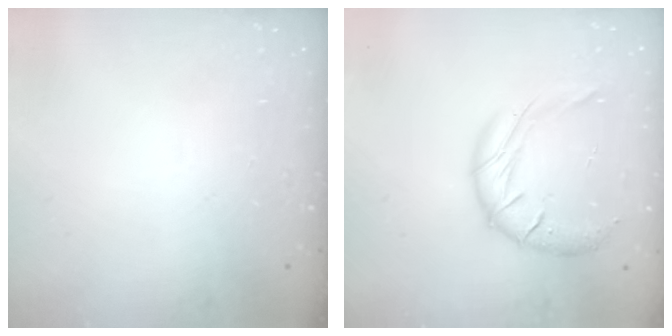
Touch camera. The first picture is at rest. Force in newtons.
{"total": 13.5, "press": 13.3, "slide": 2.5}